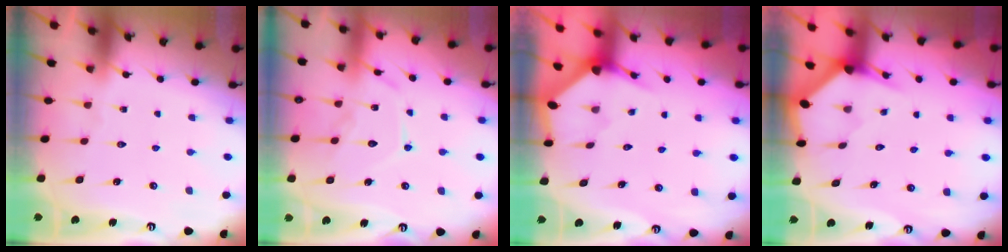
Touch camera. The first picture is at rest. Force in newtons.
{"total": 12.3, "press": 12.3, "slide": 1.0}
{"total": 2.9, "press": 2.9, "slide": 0.3}
{"total": 3.0, "press": 3.0, "slide": 0.2}